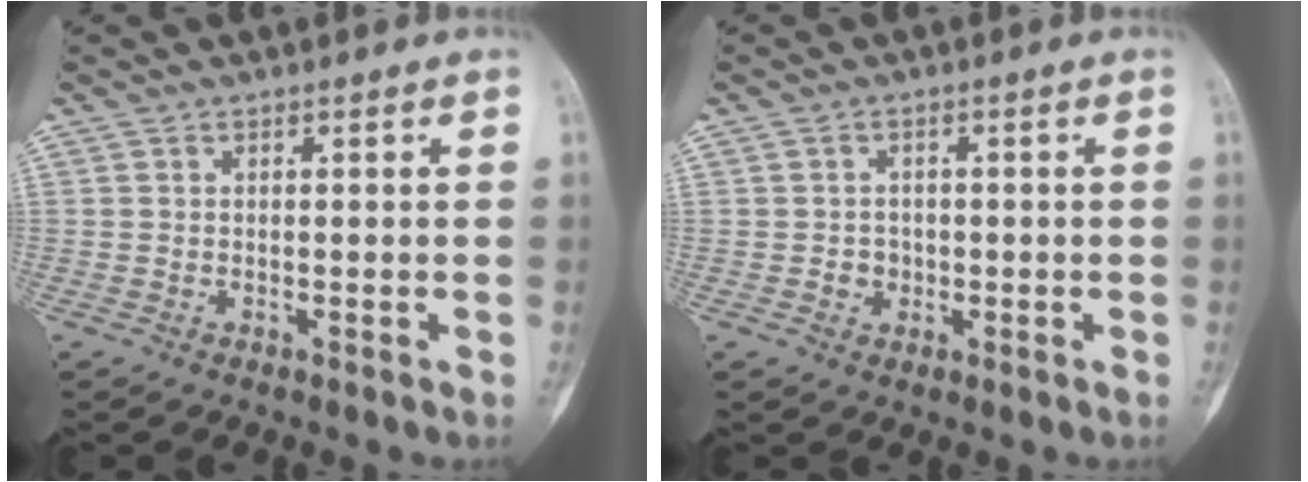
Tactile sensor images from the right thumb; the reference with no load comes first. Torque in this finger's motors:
{"motor_torque": [0.40, 0.37, 0.15, 0.07, 0.03]}